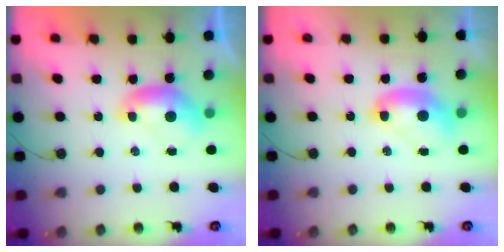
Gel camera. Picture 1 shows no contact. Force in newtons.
{"total": 2.6, "press": 2.6, "slide": 0.1}